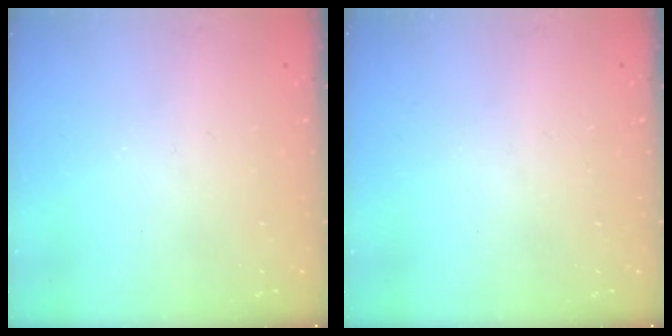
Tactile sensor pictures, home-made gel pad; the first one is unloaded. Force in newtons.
{"total": 0.0}